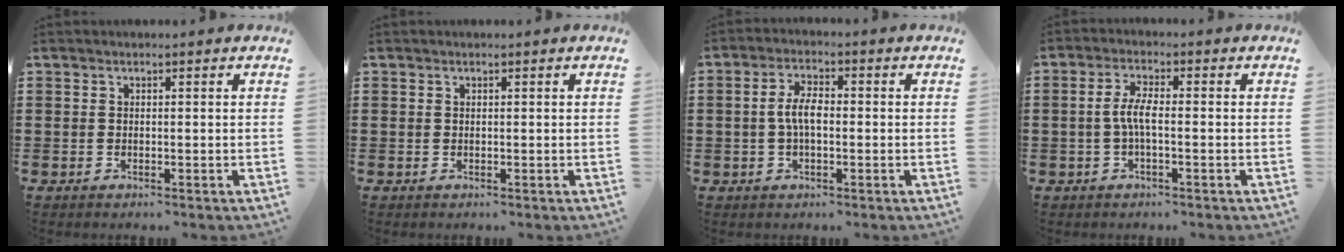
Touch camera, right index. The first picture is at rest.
{"total": 0.0}
{"total": 4.8, "force": [-0.4, 2.1, 4.2], "torque": [-0.092, 0.001, -0.013]}
{"total": 4.0, "force": [-0.8, 1.0, 3.8], "torque": [-0.090, -0.004, -0.023]}